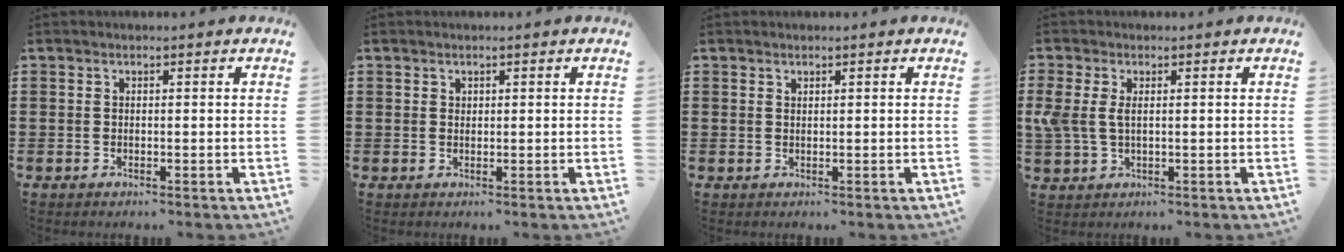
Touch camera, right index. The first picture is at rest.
{"total": 0.6, "force": [0.3, 0.5, 0.1], "torque": [-0.003, 0.003, 0.007]}
{"total": 0.5, "force": [0.4, 0.3, 0.1], "torque": [-0.003, 0.001, 0.009]}
{"total": 3.5, "force": [0.8, 1.7, 2.9], "torque": [-0.078, 0.001, 0.008]}